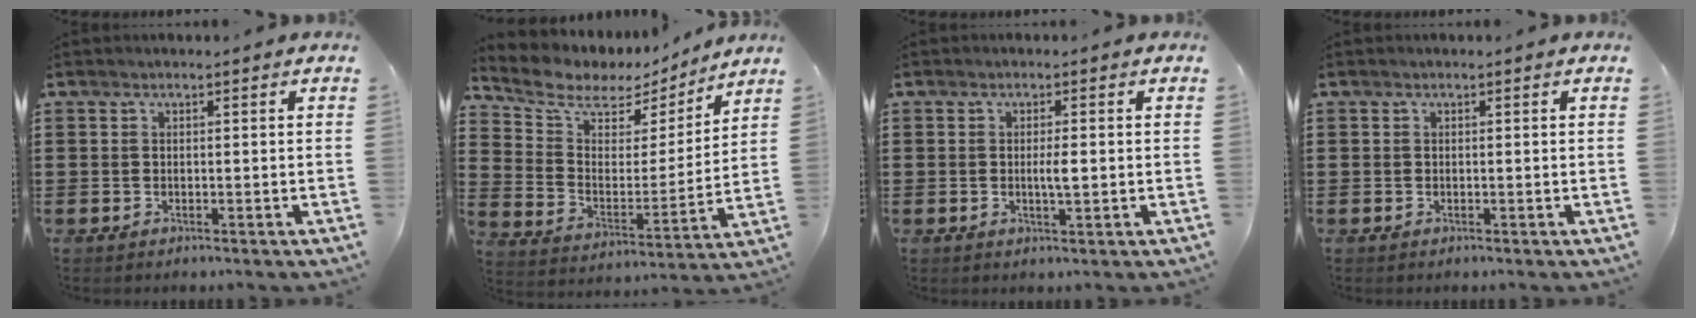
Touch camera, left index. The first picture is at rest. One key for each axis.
{"total": 7.0, "fx": 5.8, "fy": 3.5, "fz": 1.9, "tx": -0.080, "ty": -0.041, "tz": 0.099}
{"total": 2.5, "fx": -0.1, "fy": 0.4, "fz": 2.4, "tx": -0.045, "ty": -0.003, "tz": -0.003}
{"total": 0.0}